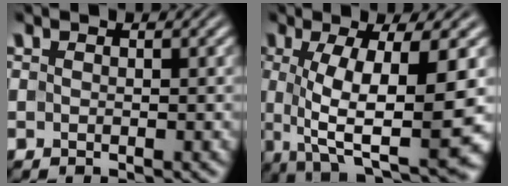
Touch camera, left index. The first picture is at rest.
{"total": 10.6, "force": [0.3, 3.1, 10.1], "torque": [-0.170, -0.014, 0.011]}